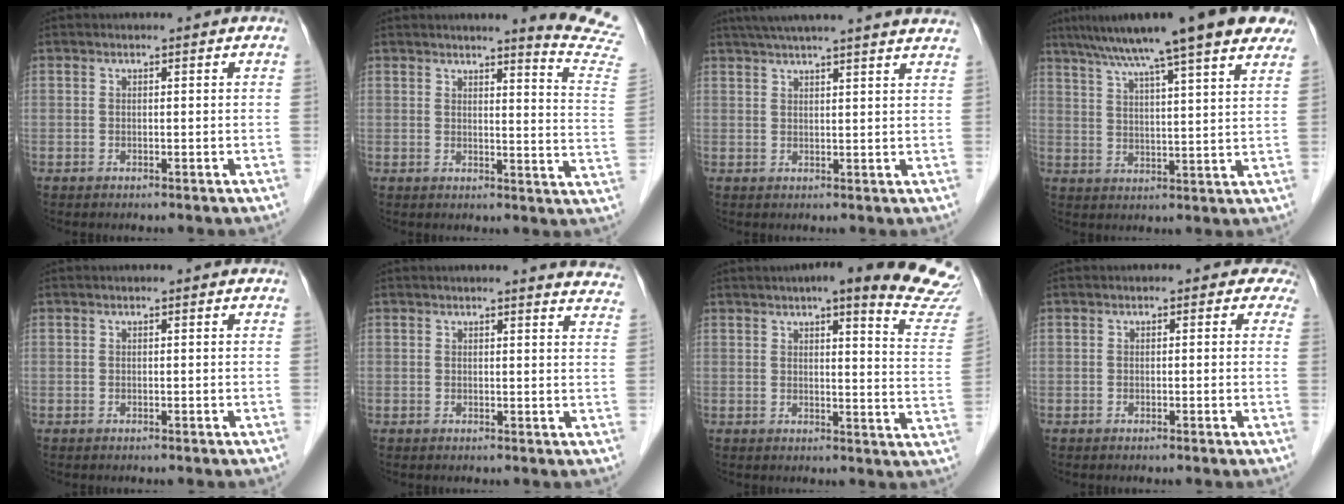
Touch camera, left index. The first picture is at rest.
{"total": 11.3, "force": [10.6, -1.6, 3.4], "torque": [-0.031, -0.107, 0.094]}
{"total": 19.0, "force": [16.8, 0.1, 8.9], "torque": [-0.143, 0.021, 0.213]}
{"total": 19.3, "force": [14.6, 1.0, 12.5], "torque": [-0.194, 0.038, 0.197]}
{"total": 0.0}
{"total": 8.4, "force": [8.2, 0.5, 1.9], "torque": [0.000, -0.037, 0.056]}
{"total": 18.3, "force": [16.5, 1.1, 8.0], "torque": [-0.081, -0.067, 0.167]}
{"total": 1.5, "force": [0.4, 1.3, 0.5], "torque": [0.013, 0.000, -0.014]}